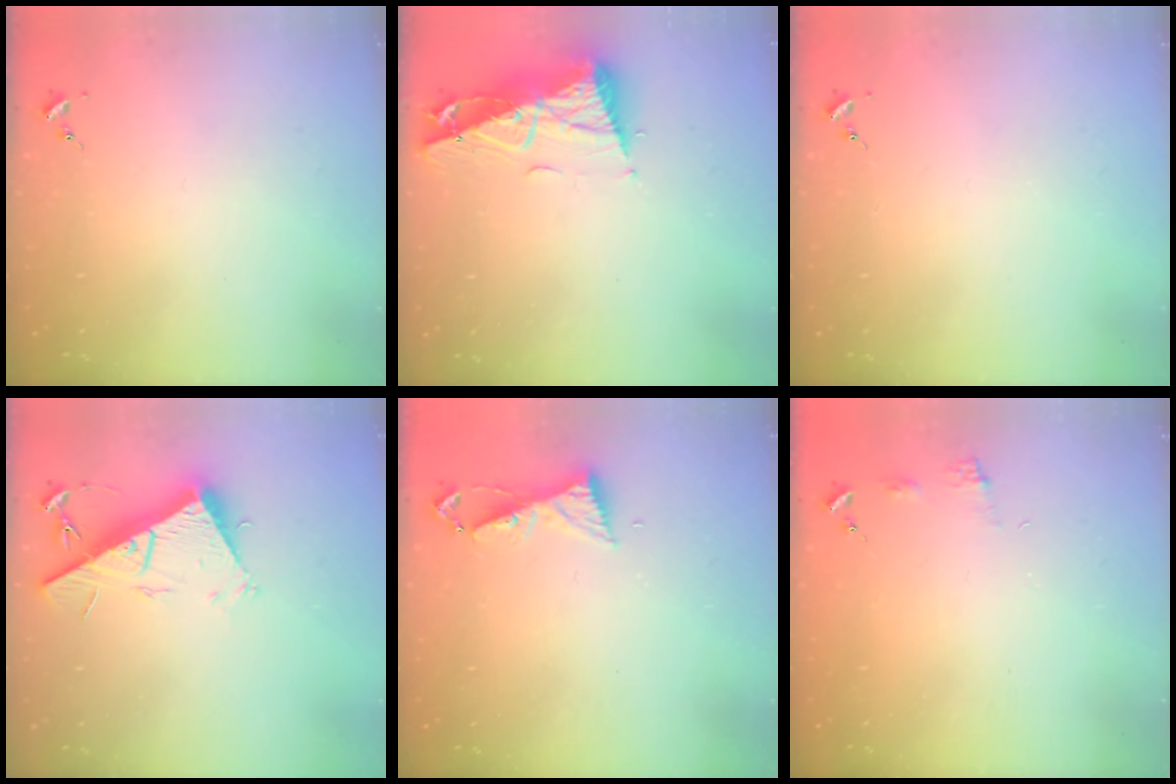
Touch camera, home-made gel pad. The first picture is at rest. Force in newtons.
{"total": 11.0, "press": 10.9, "slide": 1.3}
{"total": 0.0}
{"total": 17.5, "press": 17.5, "slide": 0.4}
{"total": 6.0, "press": 5.9, "slide": 0.7}
{"total": 5.1, "press": 5.0, "slide": 0.7}